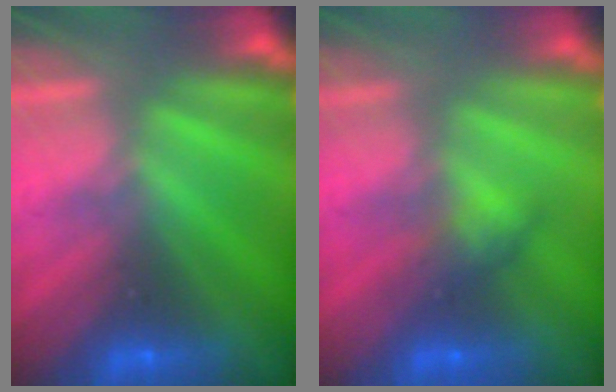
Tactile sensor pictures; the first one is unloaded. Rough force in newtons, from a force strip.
{"total": 2.7}